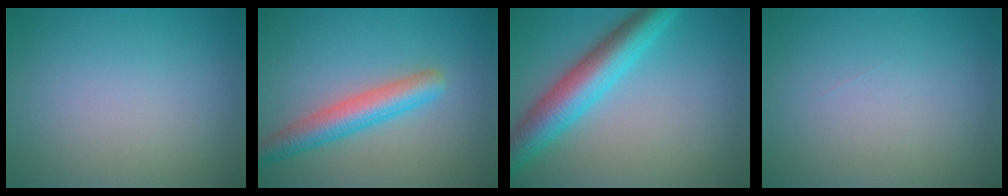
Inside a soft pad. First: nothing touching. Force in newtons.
{"total": 4.4, "press": 4.4, "slide": 0.2}
{"total": 6.4, "press": 6.4, "slide": 0.2}
{"total": 0.0}